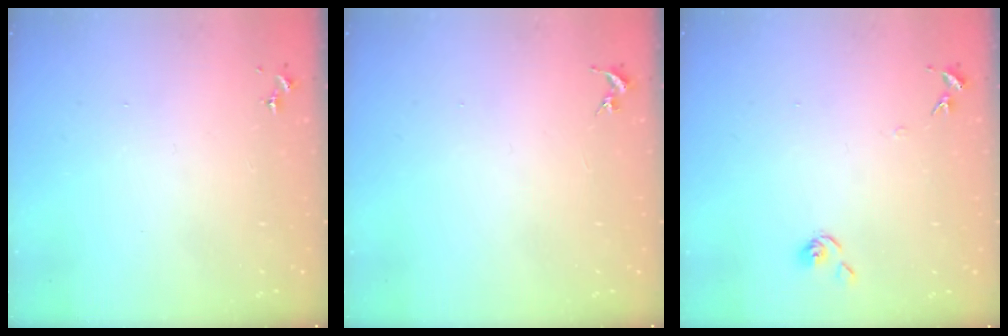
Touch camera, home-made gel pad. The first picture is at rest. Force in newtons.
{"total": 0.0}
{"total": 4.8, "press": 4.8, "slide": 0.4}